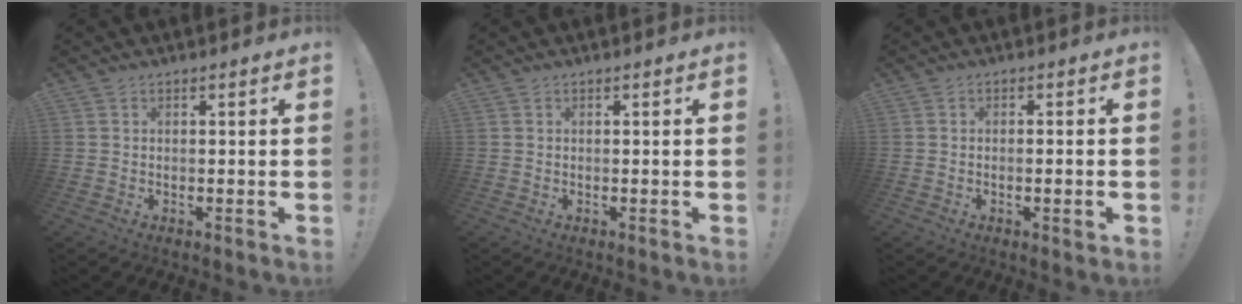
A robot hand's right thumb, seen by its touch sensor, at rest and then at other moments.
{"total": 0.0}
{"total": 2.1, "force": [-0.7, 0.0, 2.0], "torque": [-0.030, -0.001, -0.010]}